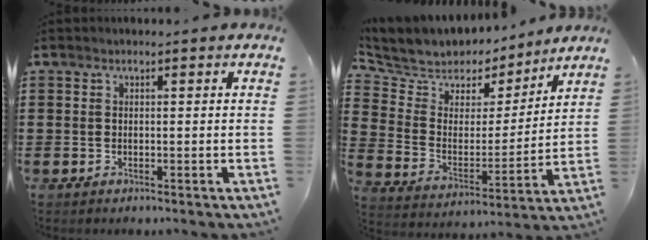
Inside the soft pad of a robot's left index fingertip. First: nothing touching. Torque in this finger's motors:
{"motor_torque": [2.14, 0.00, 0.36, 0.09]}